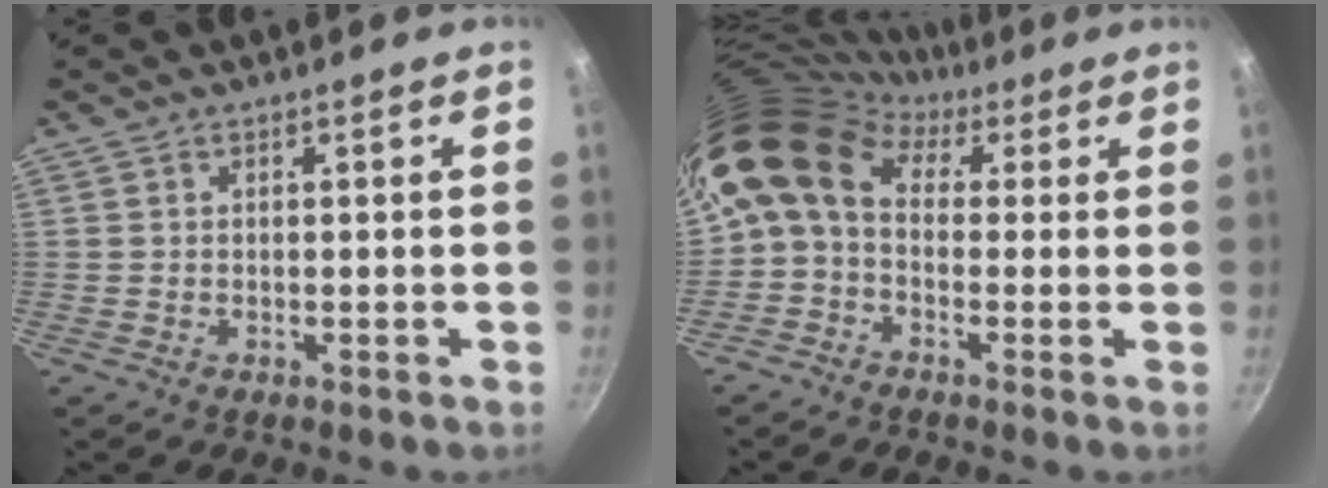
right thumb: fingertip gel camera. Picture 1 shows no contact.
{"total": 12.6, "force": [2.6, 9.2, 8.2], "torque": [-0.156, 0.030, 0.021]}